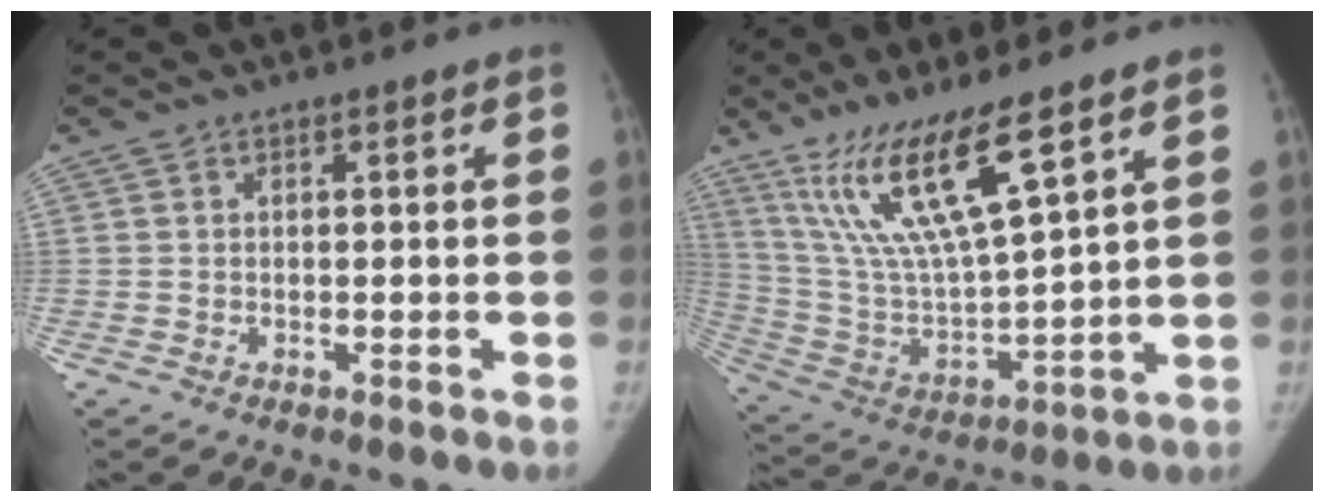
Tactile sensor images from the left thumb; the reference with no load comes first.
{"total": 17.0, "force": [10.5, 2.9, 13.2], "torque": [-0.259, -0.055, 0.216]}